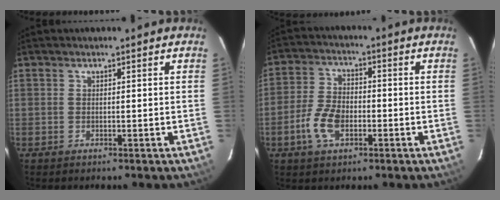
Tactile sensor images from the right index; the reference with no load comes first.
{"total": 7.8, "force": [-2.8, 4.5, 5.7], "torque": [-0.124, 0.006, -0.050]}